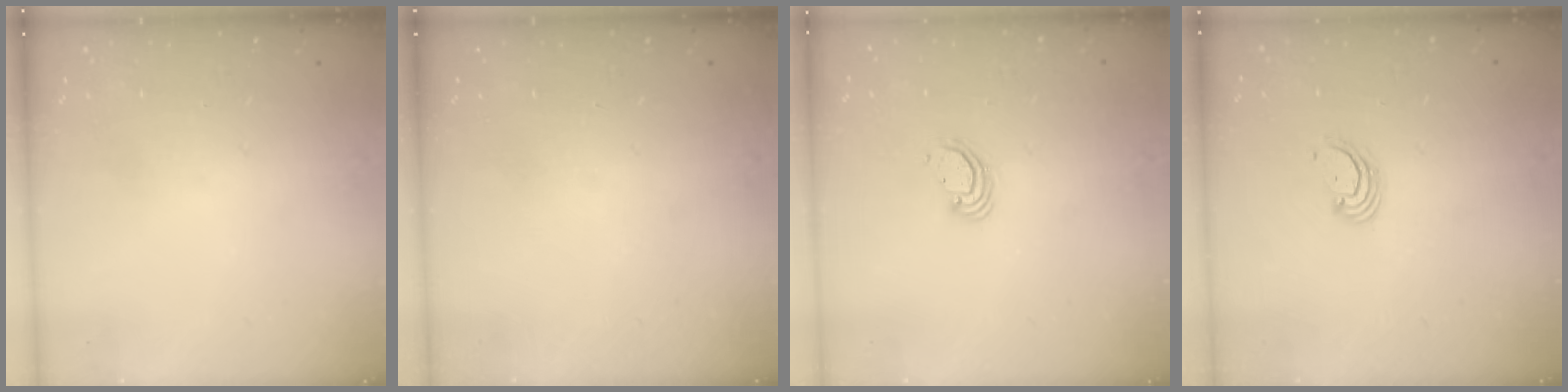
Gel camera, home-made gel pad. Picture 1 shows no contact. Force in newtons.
{"total": 0.0}
{"total": 3.6, "press": 3.6, "slide": 0.3}
{"total": 2.6, "press": 2.6, "slide": 0.3}